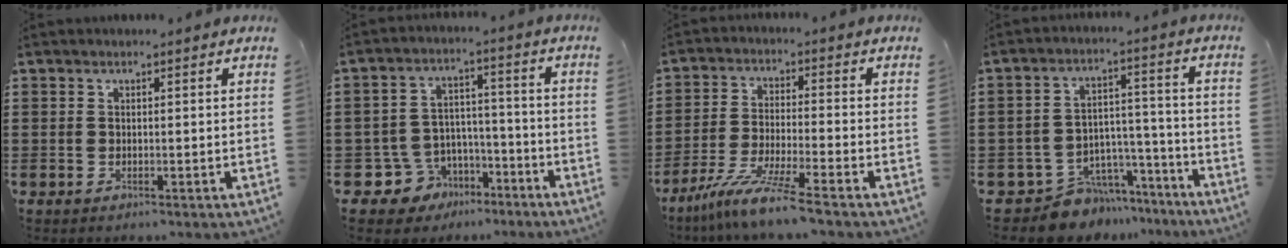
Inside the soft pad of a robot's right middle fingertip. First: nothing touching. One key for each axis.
{"total": 6.5, "fx": -4.4, "fy": 4.8, "fz": 0.7, "tx": -0.044, "ty": 0.013, "tz": -0.086}
{"total": 7.9, "fx": -6.6, "fy": -0.6, "fz": 4.3, "tx": -0.092, "ty": -0.019, "tz": -0.129}
{"total": 7.6, "fx": -6.7, "fy": 3.4, "fz": 0.5, "tx": -0.012, "ty": 0.026, "tz": -0.127}